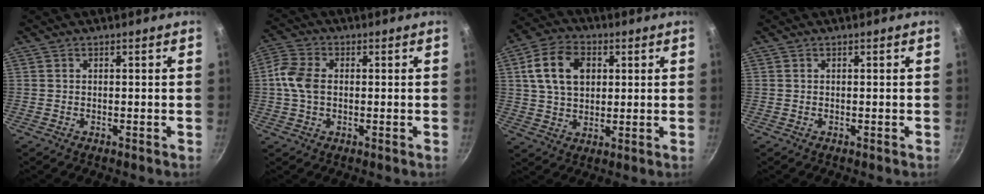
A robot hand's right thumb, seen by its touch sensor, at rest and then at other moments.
{"total": 6.8, "force": [0.1, 4.7, 4.9], "torque": [-0.100, 0.015, -0.009]}
{"total": 11.8, "force": [3.0, 8.3, 7.8], "torque": [-0.126, 0.006, 0.047]}
{"total": 0.0}